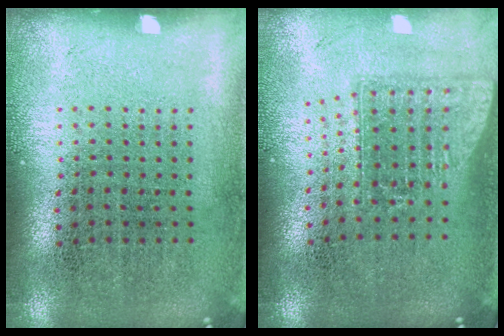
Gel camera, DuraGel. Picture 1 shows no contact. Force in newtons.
{"total": 1.7, "press": 1.3, "slide": 1.0}